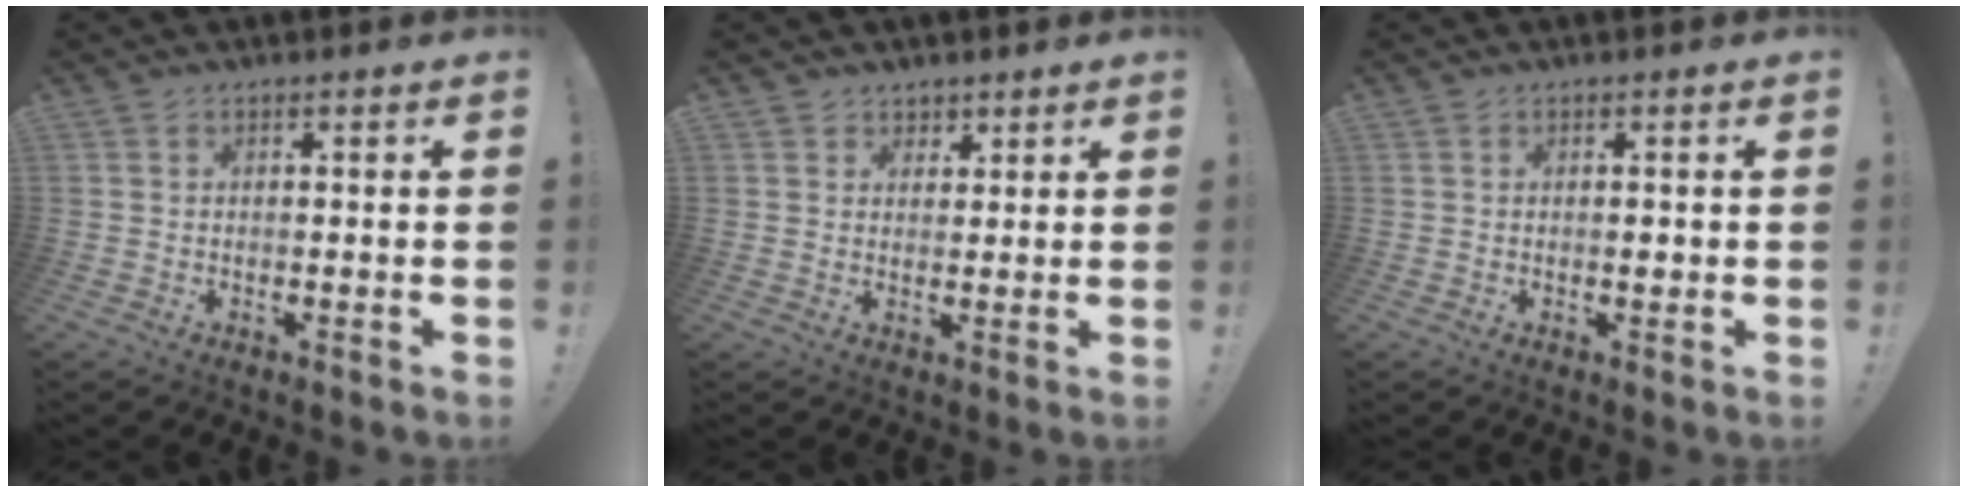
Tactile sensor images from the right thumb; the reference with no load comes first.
{"total": 3.6, "force": [2.6, 2.5, 0.1], "torque": [0.011, -0.015, 0.046]}
{"total": 0.6, "force": [0.0, 0.5, 0.4], "torque": [0.002, 0.000, -0.002]}